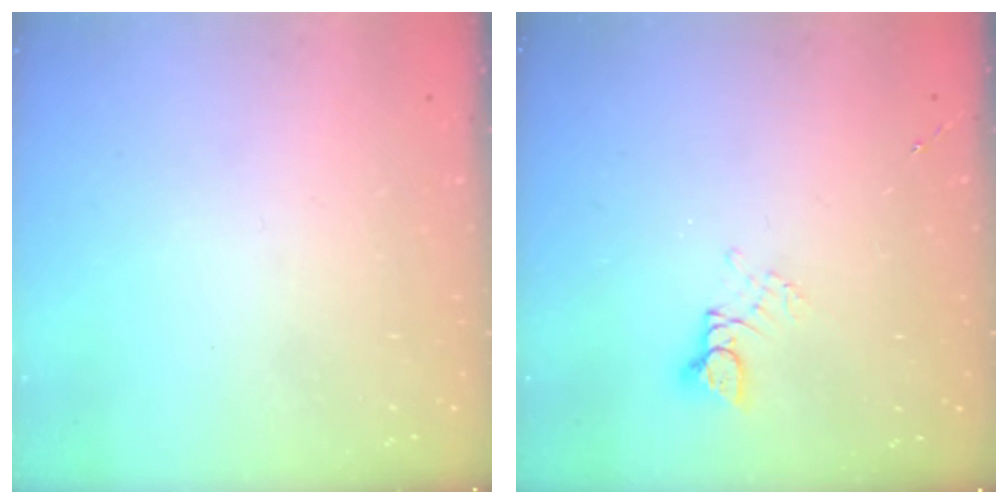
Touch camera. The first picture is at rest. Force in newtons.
{"total": 2.7, "press": 2.7, "slide": 0.2}